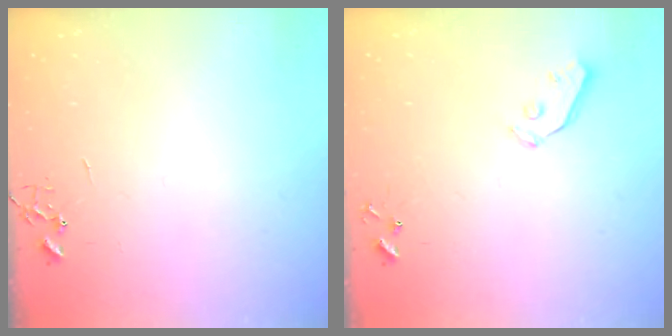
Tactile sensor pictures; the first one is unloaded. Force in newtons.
{"total": 4.1, "press": 4.0, "slide": 0.8}